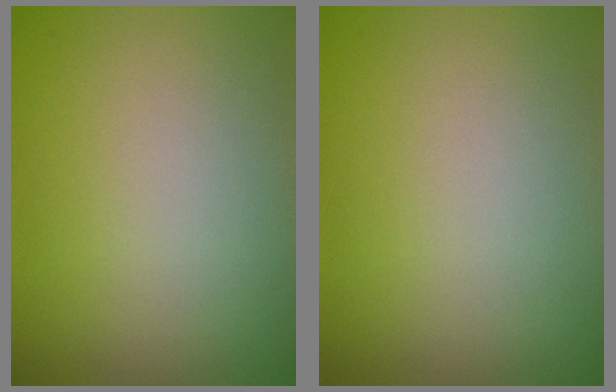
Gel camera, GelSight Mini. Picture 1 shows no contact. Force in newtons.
{"total": 0.0}